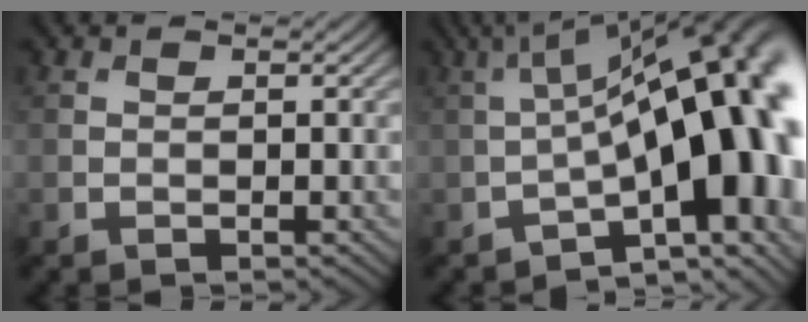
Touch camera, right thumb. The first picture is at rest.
{"total": 19.2, "force": [-3.3, 7.3, 17.4], "torque": [-0.216, 0.006, -0.040]}